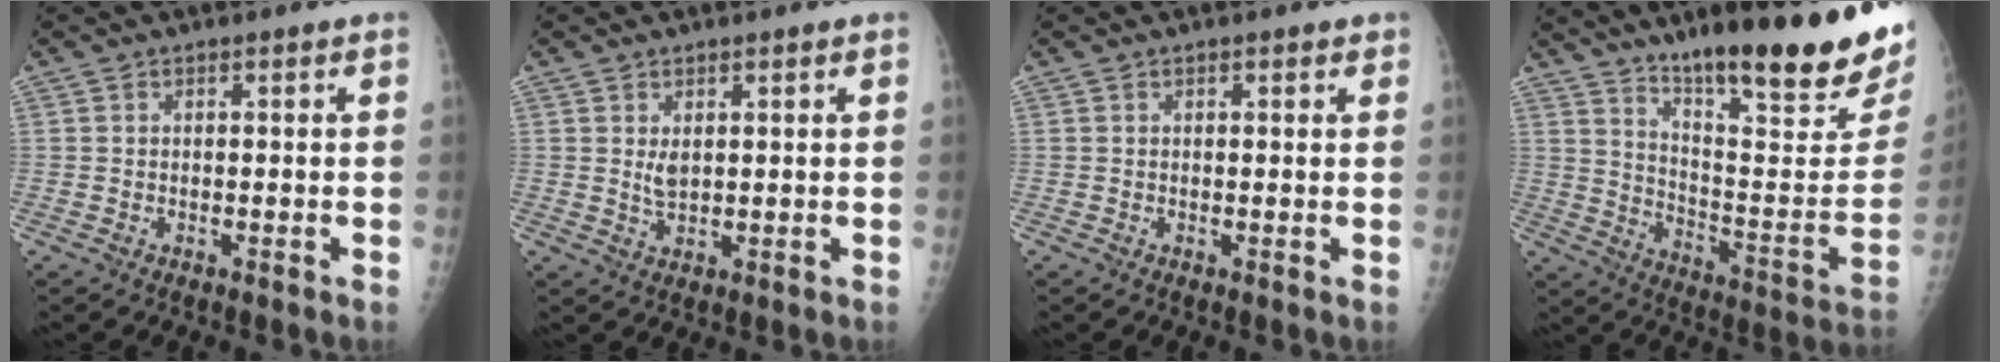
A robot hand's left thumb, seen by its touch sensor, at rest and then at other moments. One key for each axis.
{"total": 2.9, "fx": 1.0, "fy": 1.5, "fz": 2.2, "tx": -0.033, "ty": -0.011, "tz": 0.021}
{"total": 1.5, "fx": 0.9, "fy": 0.6, "fz": 1.0, "tx": -0.010, "ty": -0.001, "tz": 0.009}
{"total": 27.3, "fx": 18.8, "fy": 4.8, "fz": 19.2, "tx": -0.257, "ty": -0.099, "tz": 0.285}